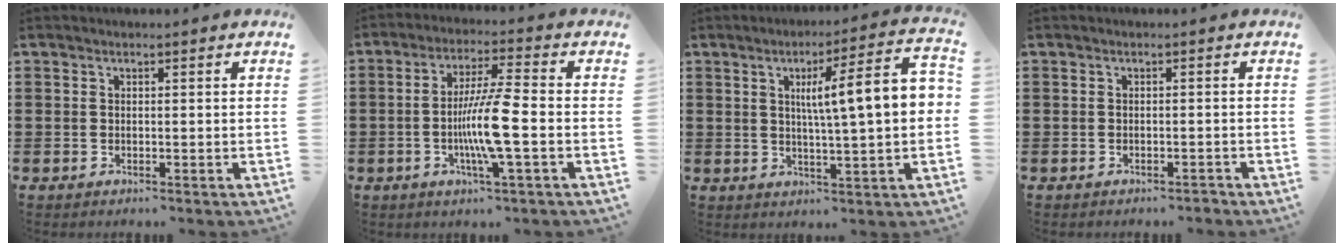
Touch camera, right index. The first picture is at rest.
{"total": 9.0, "force": [-2.1, 0.3, 8.8], "torque": [-0.176, -0.018, -0.047]}
{"total": 10.0, "force": [1.6, 1.0, 9.8], "torque": [-0.167, -0.003, 0.018]}
{"total": 0.9, "force": [-0.8, 0.1, 0.4], "torque": [-0.010, -0.001, -0.017]}